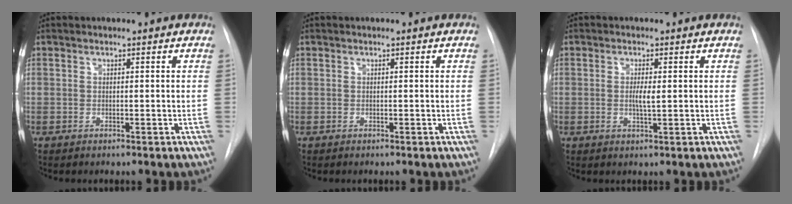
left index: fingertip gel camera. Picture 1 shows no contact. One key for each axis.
{"total": 0.0}
{"total": 2.2, "fx": 0.1, "fy": 0.3, "fz": 2.2, "tx": -0.044, "ty": -0.002, "tz": 0.003}